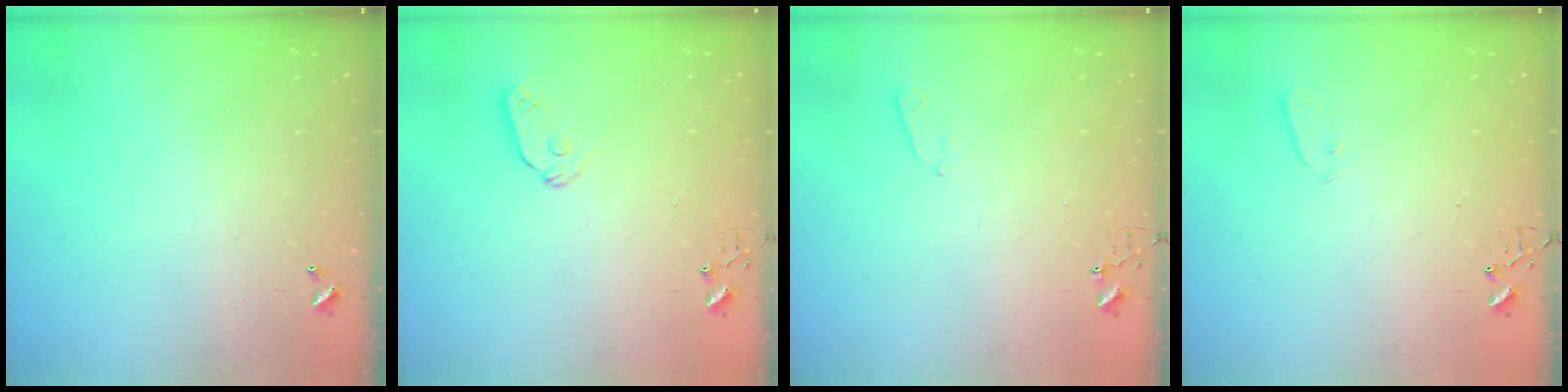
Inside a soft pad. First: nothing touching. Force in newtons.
{"total": 6.5, "press": 6.5, "slide": 0.2}
{"total": 3.4, "press": 3.4, "slide": 0.5}
{"total": 2.2, "press": 2.1, "slide": 0.3}